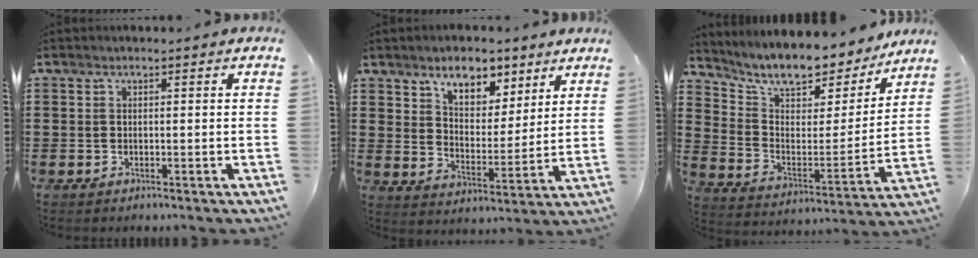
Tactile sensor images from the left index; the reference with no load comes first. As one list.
[{"total": 7.0, "force": [5.4, 3.6, 2.5], "torque": [-0.054, -0.015, 0.093]}, {"total": 9.1, "force": [8.4, 2.4, 2.8], "torque": [-0.073, -0.065, 0.139]}]